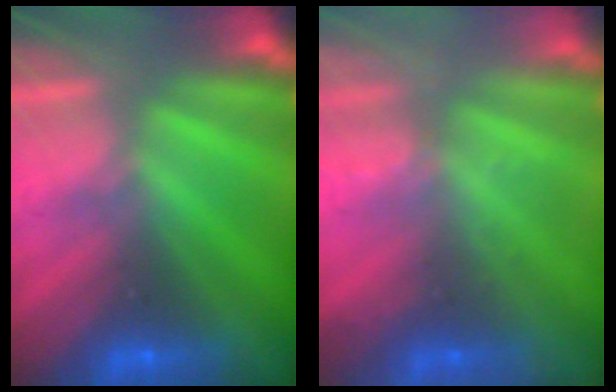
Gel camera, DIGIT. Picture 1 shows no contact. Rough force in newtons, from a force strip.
{"total": 2.3}